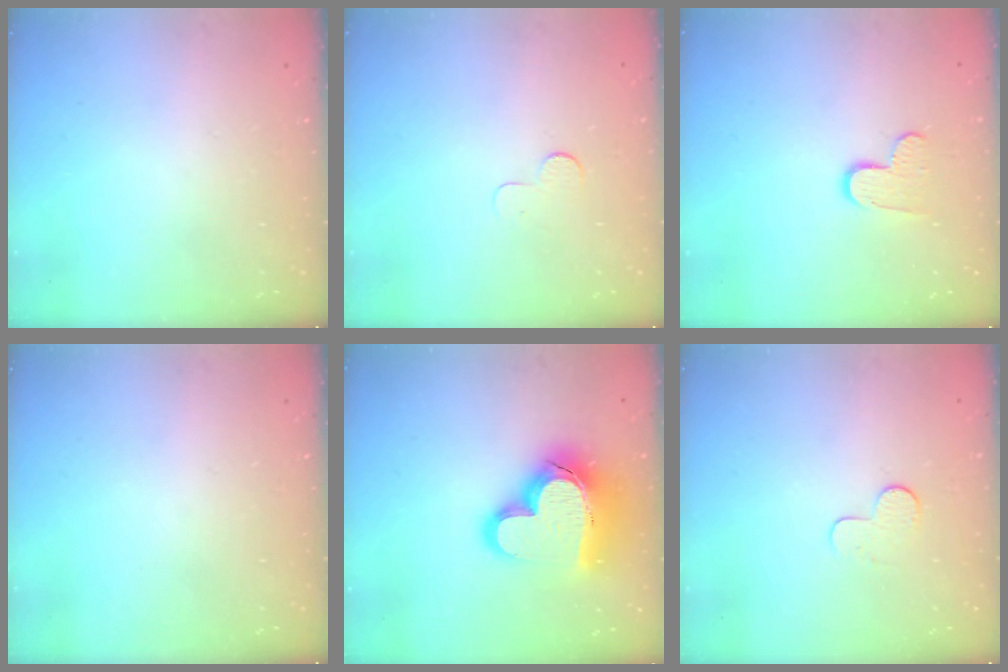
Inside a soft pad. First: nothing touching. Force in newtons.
{"total": 2.9, "press": 2.9, "slide": 0.3}
{"total": 8.3, "press": 8.3, "slide": 0.6}
{"total": 0.0}
{"total": 20.9, "press": 20.8, "slide": 1.9}
{"total": 5.0, "press": 5.0, "slide": 0.5}